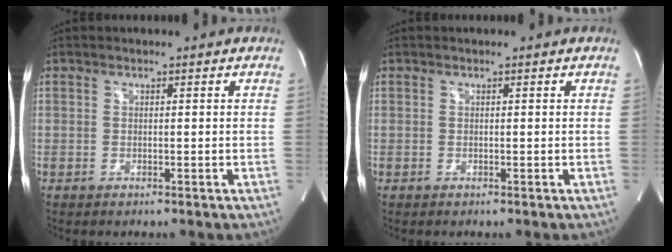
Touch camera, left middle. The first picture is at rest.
{"total": 0.0}